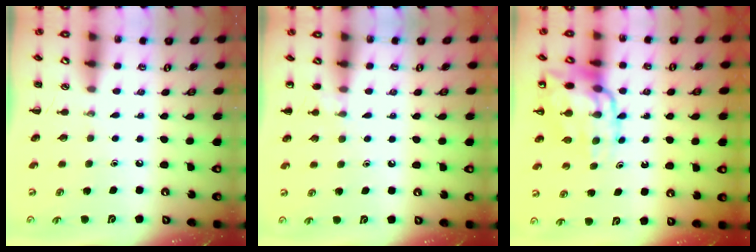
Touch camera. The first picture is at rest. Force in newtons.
{"total": 6.0, "press": 5.7, "slide": 1.9}
{"total": 14.7, "press": 14.3, "slide": 3.5}